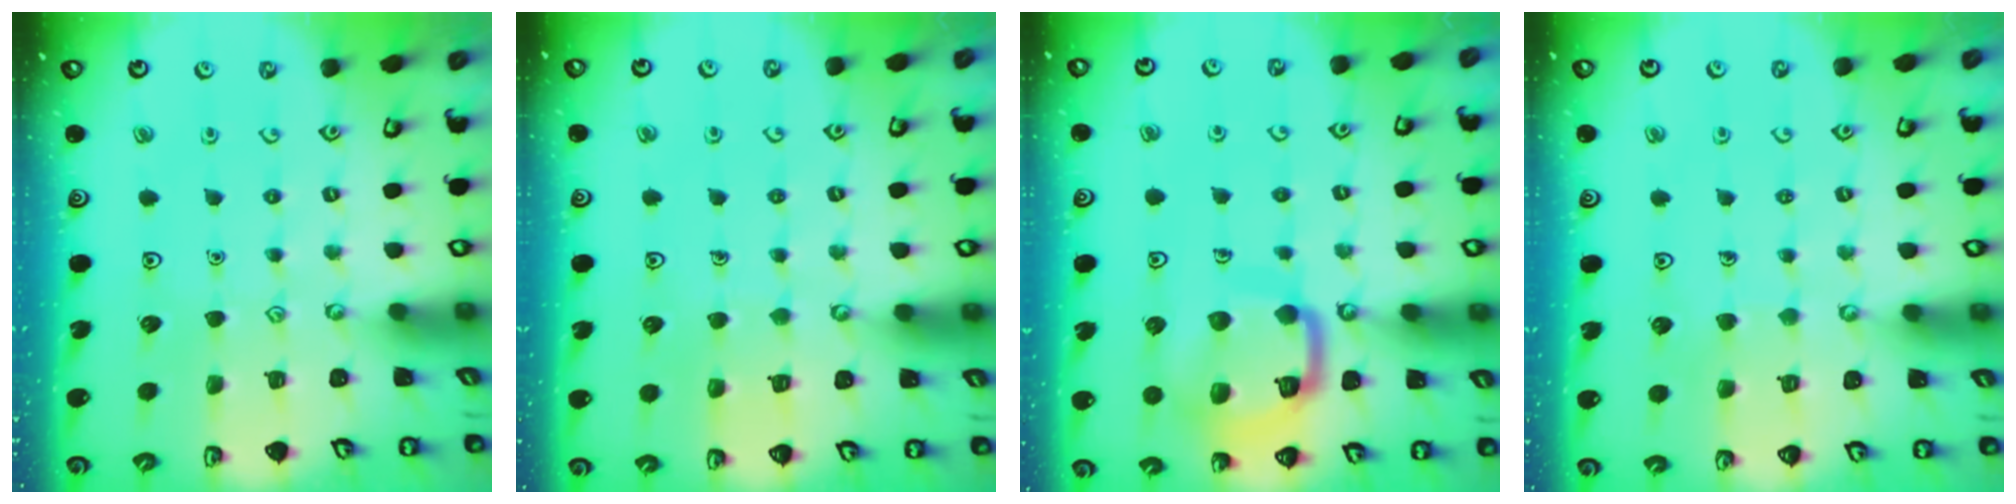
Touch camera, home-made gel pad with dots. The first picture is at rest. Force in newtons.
{"total": 3.7, "press": 3.7, "slide": 0.3}
{"total": 14.0, "press": 13.9, "slide": 1.4}
{"total": 5.3, "press": 5.3, "slide": 0.4}